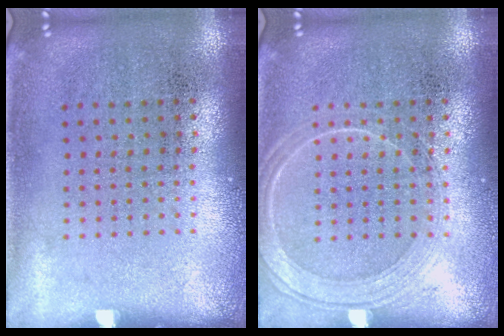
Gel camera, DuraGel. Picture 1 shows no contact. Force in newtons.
{"total": 2.2, "press": 2.1, "slide": 0.4}